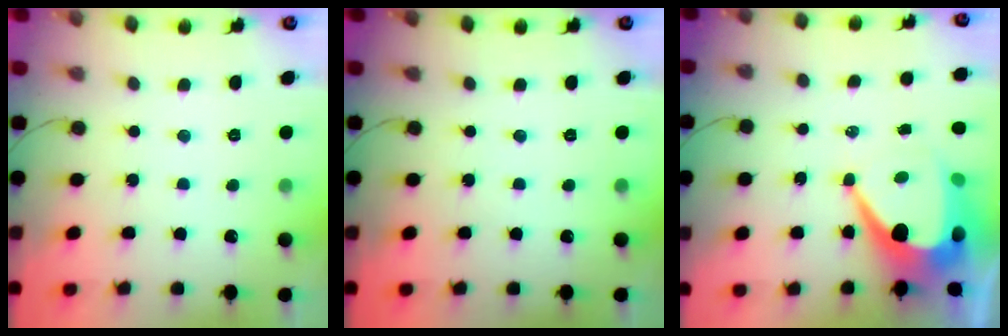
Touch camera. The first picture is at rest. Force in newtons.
{"total": 0.0}
{"total": 13.4, "press": 13.4, "slide": 1.2}